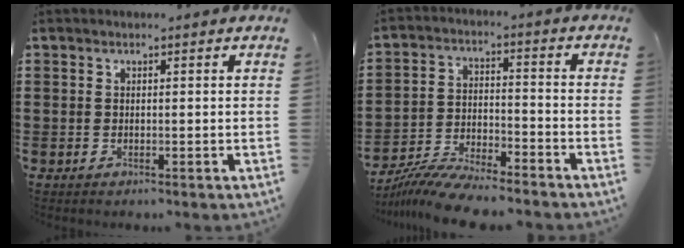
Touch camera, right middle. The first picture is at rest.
{"total": 8.6, "force": [-8.2, 0.6, 2.4], "torque": [-0.052, 0.009, -0.162]}